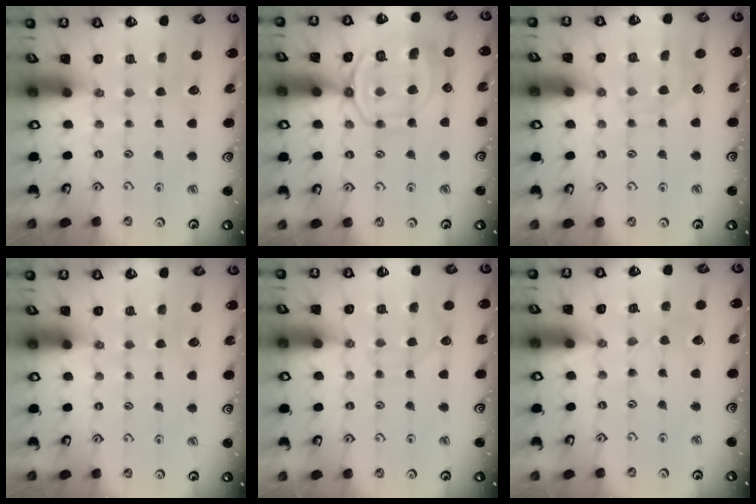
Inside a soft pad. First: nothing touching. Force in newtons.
{"total": 13.6, "press": 13.6, "slide": 1.3}
{"total": 7.1, "press": 7.1, "slide": 0.5}
{"total": 0.0}
{"total": 5.4, "press": 5.4, "slide": 0.6}
{"total": 1.8, "press": 1.7, "slide": 0.4}